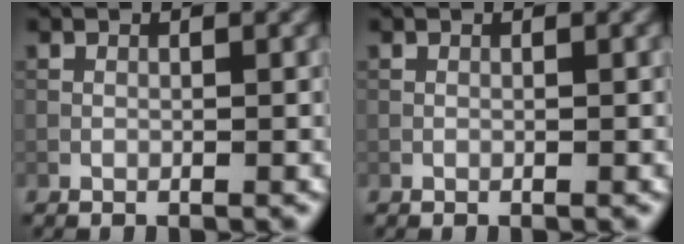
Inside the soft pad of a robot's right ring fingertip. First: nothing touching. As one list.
[{"total": 0.0}]